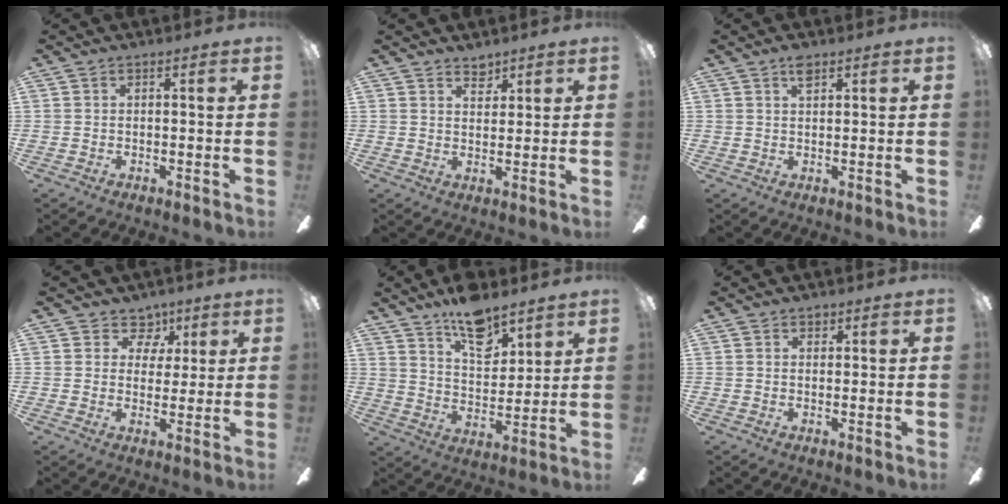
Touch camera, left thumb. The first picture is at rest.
{"total": 3.6, "force": [3.0, 1.7, 1.1], "torque": [-0.010, -0.014, 0.052]}
{"total": 2.5, "force": [1.7, 1.1, 1.5], "torque": [-0.028, 0.001, 0.029]}
{"total": 6.5, "force": [3.3, 5.3, 1.8], "torque": [-0.017, -0.014, 0.057]}
{"total": 13.0, "force": [9.6, 6.1, 6.3], "torque": [-0.096, -0.052, 0.173]}
{"total": 1.2, "force": [0.8, 0.8, 0.4], "torque": [0.000, 0.001, 0.013]}